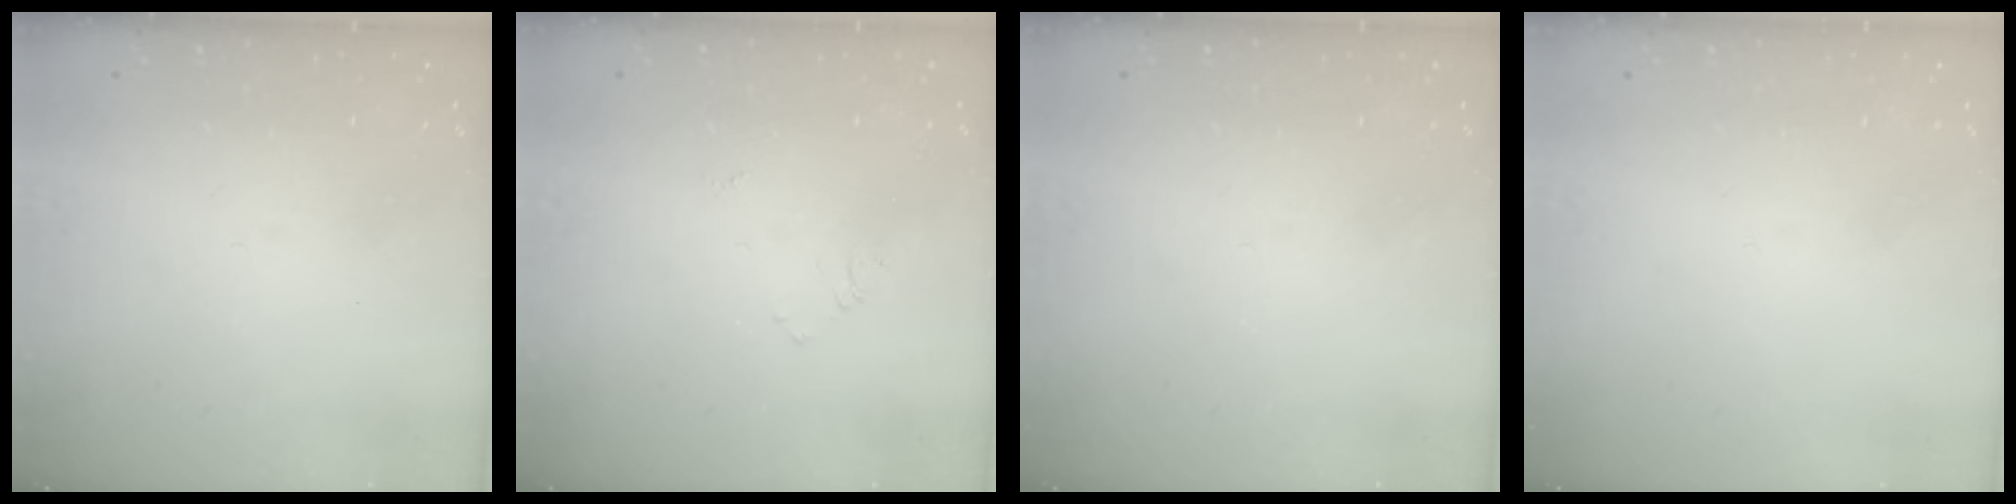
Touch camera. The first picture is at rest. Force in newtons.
{"total": 4.7, "press": 4.7, "slide": 0.6}
{"total": 0.0}
{"total": 1.8, "press": 1.7, "slide": 0.1}